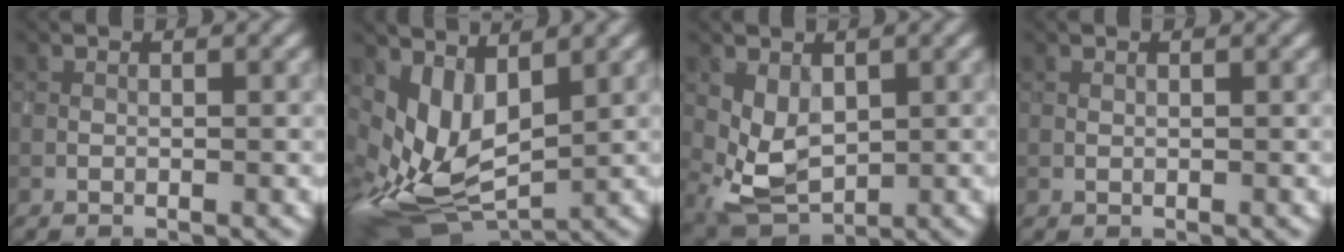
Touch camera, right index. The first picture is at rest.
{"total": 7.3, "force": [1.6, 4.4, 5.6], "torque": [-0.130, -0.017, 0.036]}
{"total": 3.7, "force": [0.8, 2.6, 2.6], "torque": [-0.055, -0.008, 0.024]}
{"total": 0.0}